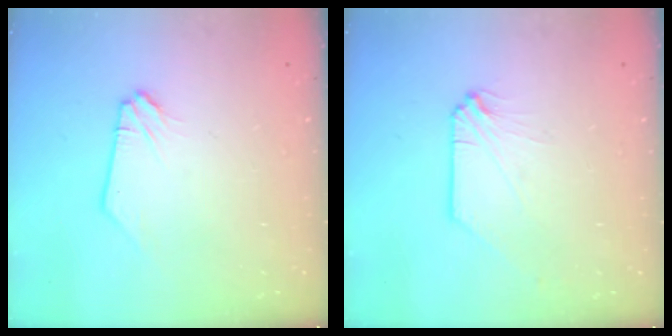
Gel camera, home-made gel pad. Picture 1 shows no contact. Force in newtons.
{"total": 0.0}